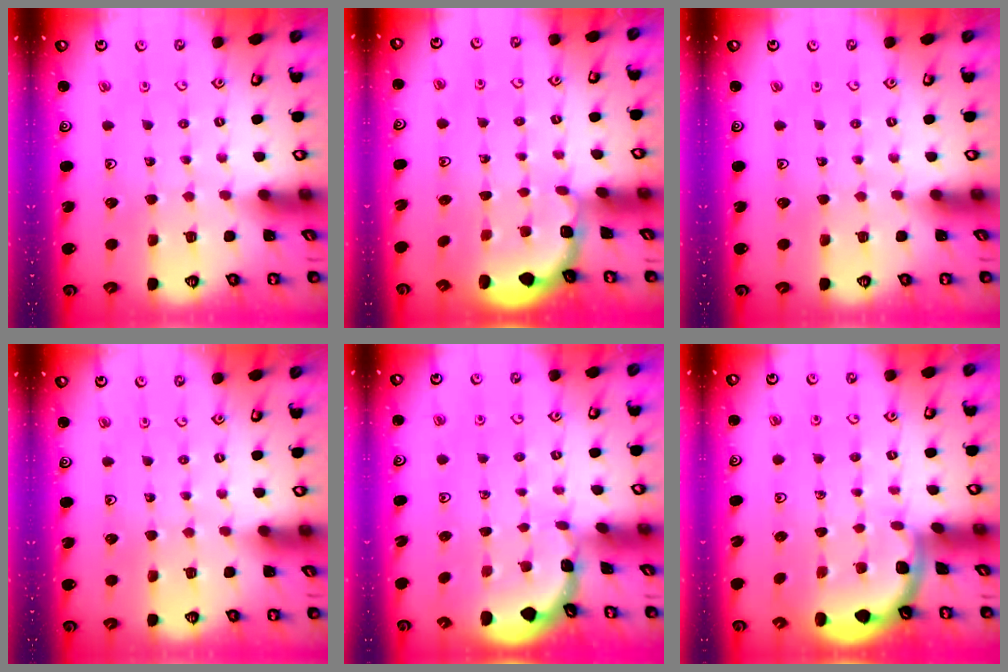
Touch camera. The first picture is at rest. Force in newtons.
{"total": 1.9, "press": 1.8, "slide": 0.7}
{"total": 0.0}
{"total": 0.0}
{"total": 0.7, "press": 0.7, "slide": 0.1}
{"total": 1.8, "press": 1.8, "slide": 0.1}